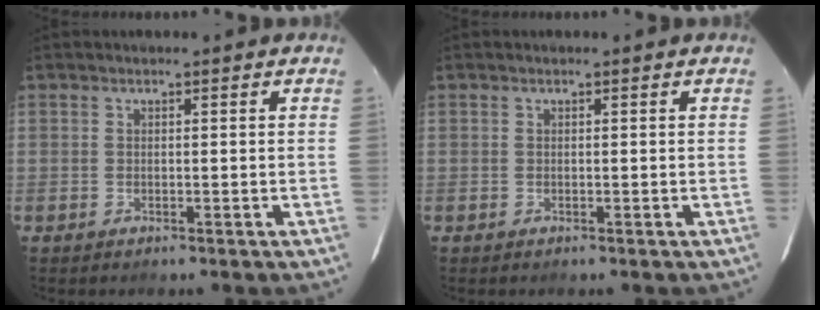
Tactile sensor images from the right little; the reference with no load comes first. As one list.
[{"total": 0.0}]